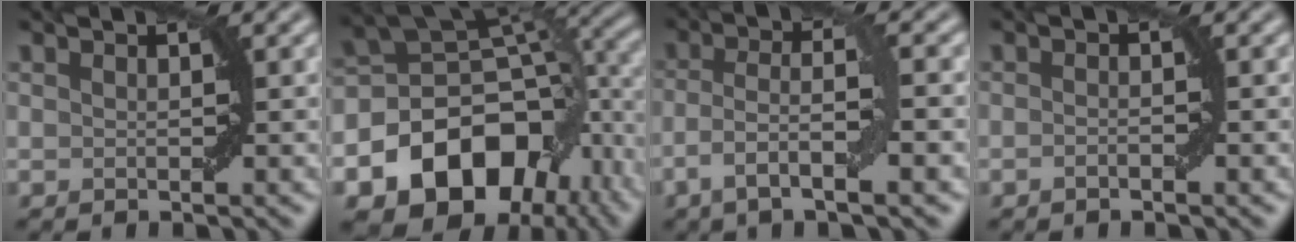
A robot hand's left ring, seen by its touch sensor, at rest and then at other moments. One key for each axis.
{"total": 14.5, "fx": -5.6, "fy": 10.5, "fz": 8.2, "tx": -0.137, "ty": -0.013, "tz": -0.094}
{"total": 5.4, "fx": -2.3, "fy": 1.0, "fz": 4.8, "tx": -0.091, "ty": 0.006, "tz": -0.046}
{"total": 0.8, "fx": -0.5, "fy": 0.1, "fz": 0.6, "tx": -0.012, "ty": 0.003, "tz": -0.009}